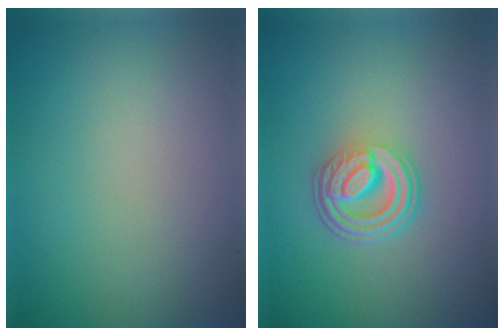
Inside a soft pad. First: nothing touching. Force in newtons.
{"total": 4.9, "press": 3.4, "slide": 3.5}